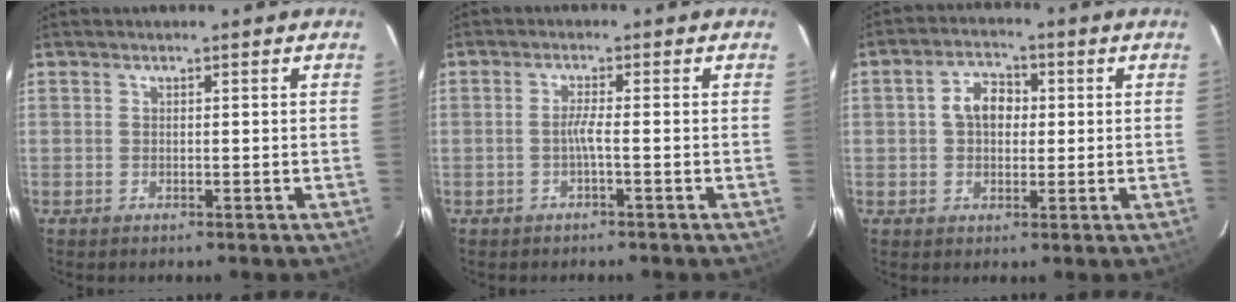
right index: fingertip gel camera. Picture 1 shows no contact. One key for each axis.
{"total": 1.9, "fx": -0.9, "fy": -0.5, "fz": 1.6, "tx": -0.034, "ty": 0.000, "tz": -0.017}
{"total": 5.9, "fx": 0.8, "fy": 4.2, "fz": 4.0, "tx": -0.072, "ty": 0.020, "tz": 0.014}